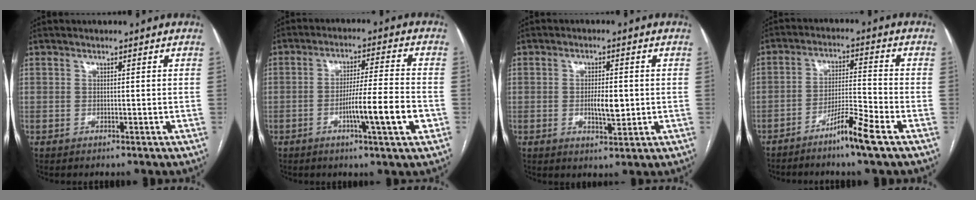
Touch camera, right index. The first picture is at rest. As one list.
[{"total": 10.0, "force": [-3.2, -0.3, 9.4], "torque": [-0.157, -0.005, -0.056]}, {"total": 4.5, "force": [-0.4, 1.5, 4.2], "torque": [-0.073, -0.003, -0.003]}, {"total": 7.2, "force": [-4.8, -0.8, 5.3], "torque": [-0.092, -0.009, -0.094]}]